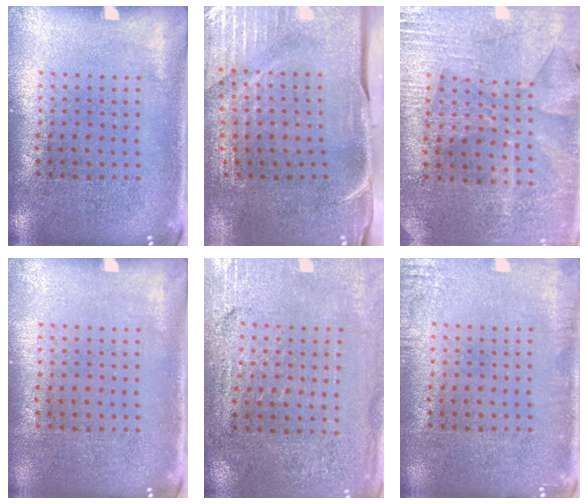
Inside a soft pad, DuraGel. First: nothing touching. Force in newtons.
{"total": 4.7, "press": 4.0, "slide": 2.5}
{"total": 2.8, "press": 2.7, "slide": 0.6}
{"total": 0.0}
{"total": 3.2, "press": 3.1, "slide": 0.7}
{"total": 1.7, "press": 1.7, "slide": 0.2}